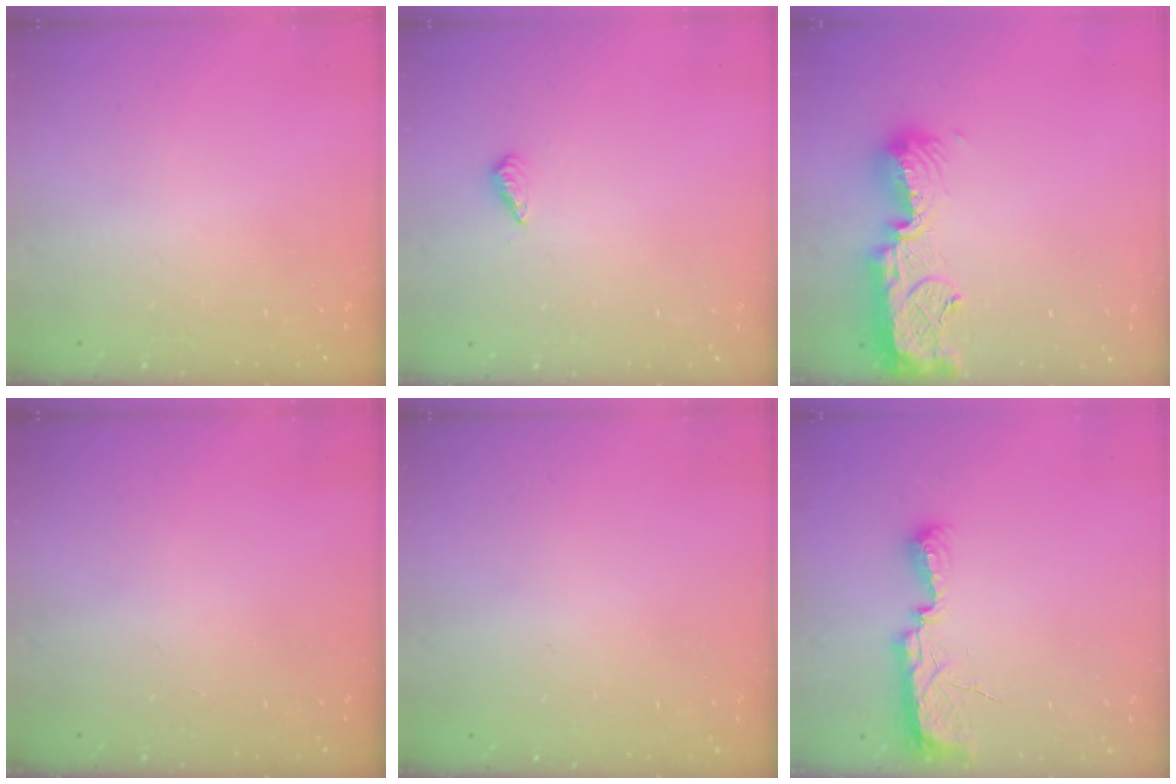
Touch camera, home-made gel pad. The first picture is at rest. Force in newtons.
{"total": 4.2, "press": 4.1, "slide": 1.0}
{"total": 13.1, "press": 13.1, "slide": 0.8}
{"total": 0.0}
{"total": 0.9, "press": 0.9, "slide": 0.0}
{"total": 8.1, "press": 8.0, "slide": 1.2}